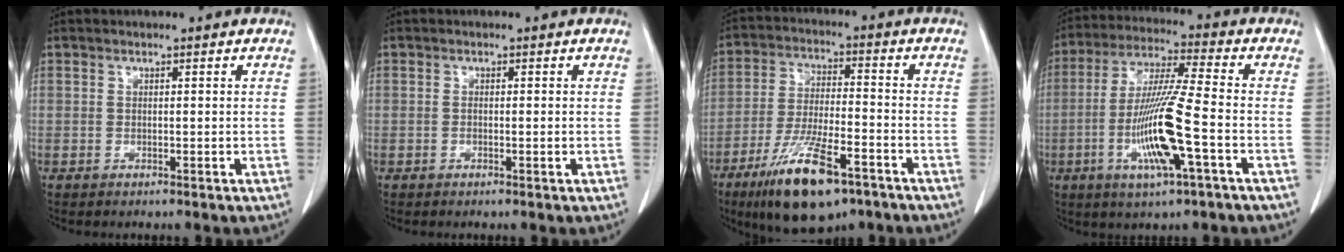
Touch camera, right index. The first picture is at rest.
{"total": 1.0, "force": [-0.2, 0.2, 0.9], "torque": [-0.017, -0.001, -0.001]}
{"total": 14.3, "force": [-8.7, 3.5, 10.8], "torque": [-0.204, -0.023, -0.147]}
{"total": 13.6, "force": [-3.9, 0.2, 13.0], "torque": [-0.263, -0.013, -0.078]}